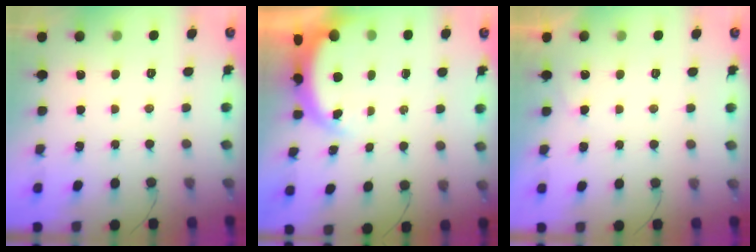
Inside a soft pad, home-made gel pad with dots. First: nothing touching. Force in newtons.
{"total": 4.7, "press": 4.6, "slide": 0.6}
{"total": 3.3, "press": 3.3, "slide": 0.7}